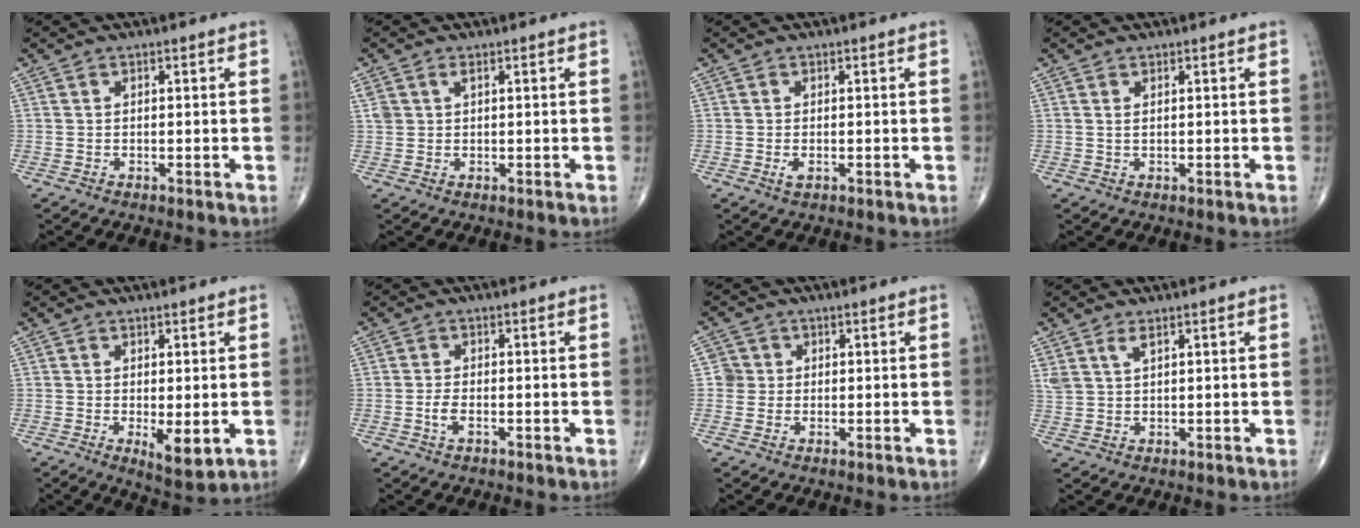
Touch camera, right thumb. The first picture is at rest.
{"total": 2.0, "force": [0.9, 1.2, 1.3], "torque": [-0.030, 0.006, 0.025]}
{"total": 1.3, "force": [-0.4, 0.6, 1.1], "torque": [-0.021, -0.002, -0.007]}
{"total": 0.6, "force": [0.3, 0.2, 0.5], "torque": [-0.011, 0.000, 0.006]}
{"total": 5.5, "force": [-1.0, 2.0, 5.1], "torque": [-0.075, -0.018, -0.007]}
{"total": 2.2, "force": [-0.8, 1.0, 1.8], "torque": [-0.040, 0.005, -0.015]}
{"total": 2.7, "force": [0.2, 2.7, 0.1], "torque": [0.020, 0.007, -0.002]}
{"total": 2.6, "force": [1.6, 1.0, 1.8], "torque": [-0.042, -0.001, 0.041]}